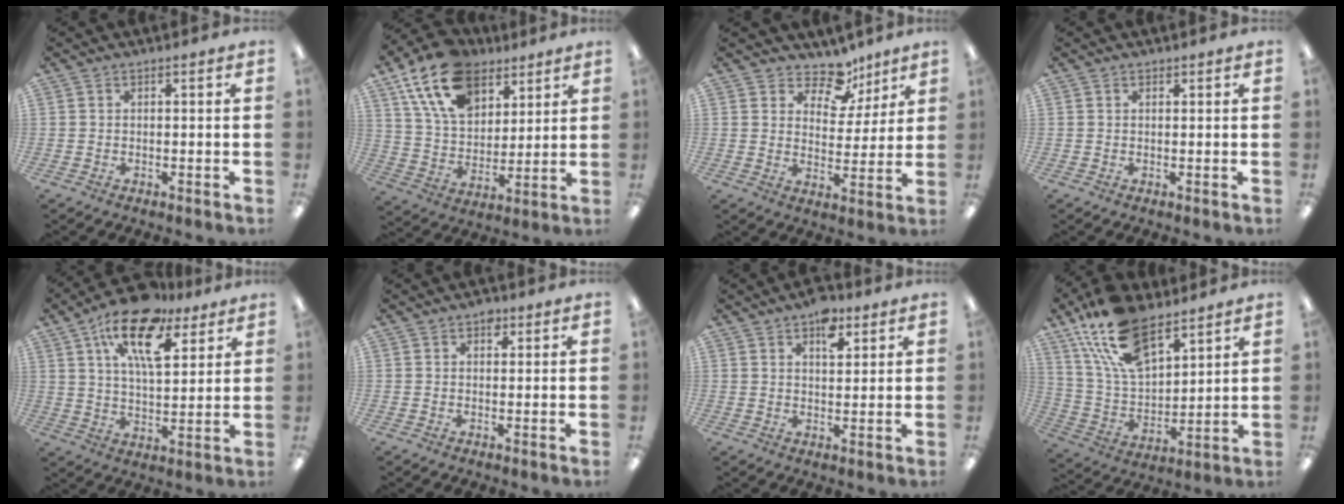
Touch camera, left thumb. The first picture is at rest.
{"total": 18.4, "force": [11.3, 11.0, 9.6], "torque": [-0.178, -0.039, 0.208]}
{"total": 9.9, "force": [7.4, 5.6, 3.4], "torque": [-0.051, -0.051, 0.135]}
{"total": 0.5, "force": [0.5, 0.3, 0.1], "torque": [-0.001, 0.002, 0.008]}
{"total": 17.2, "force": [10.2, 7.7, 11.5], "torque": [-0.192, -0.034, 0.175]}
{"total": 2.4, "force": [1.3, 1.6, 1.2], "torque": [-0.002, -0.004, 0.017]}
{"total": 6.7, "force": [4.0, 3.6, 3.9], "torque": [-0.039, -0.016, 0.064]}
{"total": 19.4, "force": [12.6, 9.5, 11.3], "torque": [-0.237, -0.058, 0.228]}